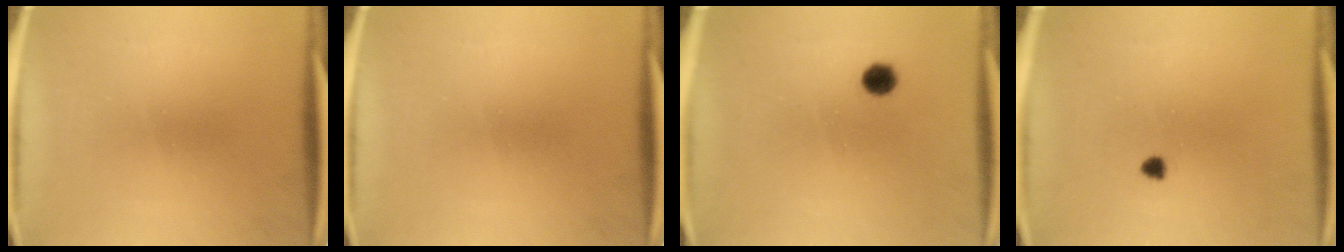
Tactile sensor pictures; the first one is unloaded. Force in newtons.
{"total": 0.0}
{"total": 2.5}
{"total": 1.2}